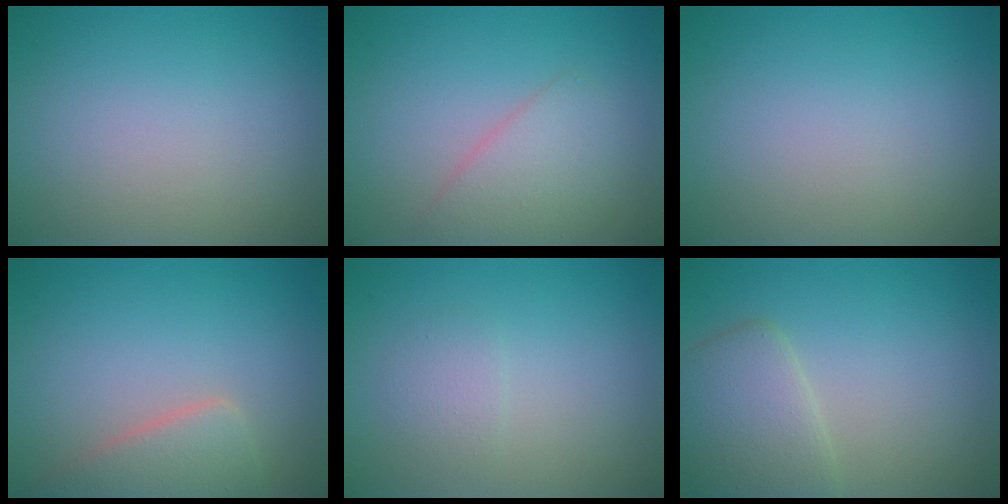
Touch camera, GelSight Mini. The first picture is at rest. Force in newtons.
{"total": 2.6, "press": 2.6, "slide": 0.1}
{"total": 0.0}
{"total": 3.6, "press": 3.5, "slide": 0.2}
{"total": 1.4, "press": 1.4, "slide": 0.0}
{"total": 3.8, "press": 3.8, "slide": 0.3}